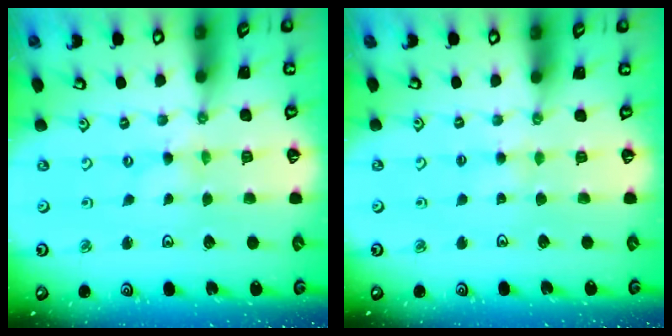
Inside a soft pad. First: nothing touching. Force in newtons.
{"total": 3.4, "press": 3.4, "slide": 0.5}